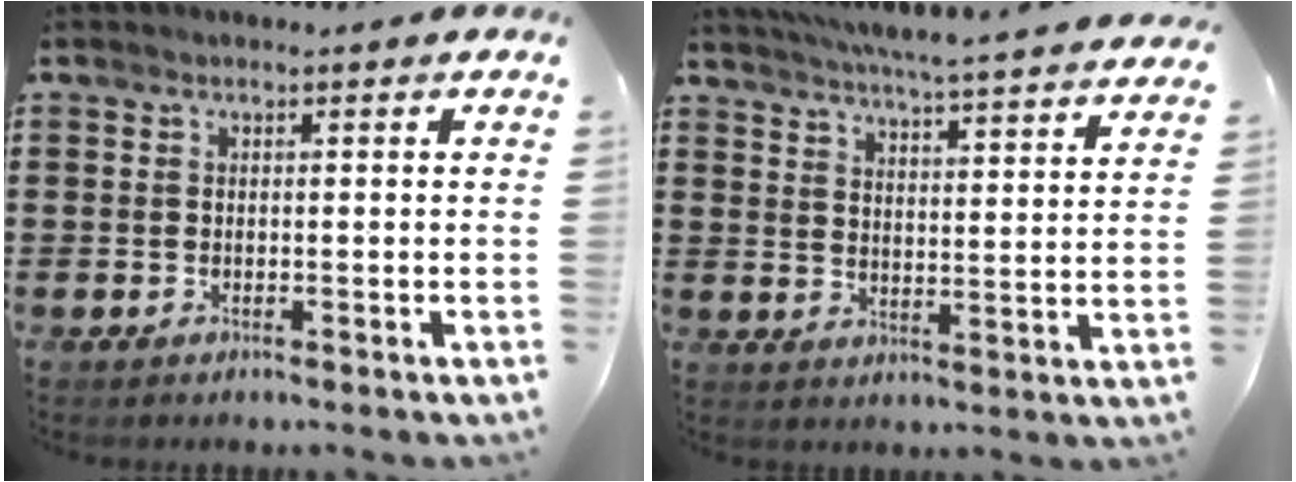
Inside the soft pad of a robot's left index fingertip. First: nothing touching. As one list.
[{"total": 5.1, "force": [4.8, -1.0, 1.4], "torque": [-0.048, -0.042, 0.077]}]